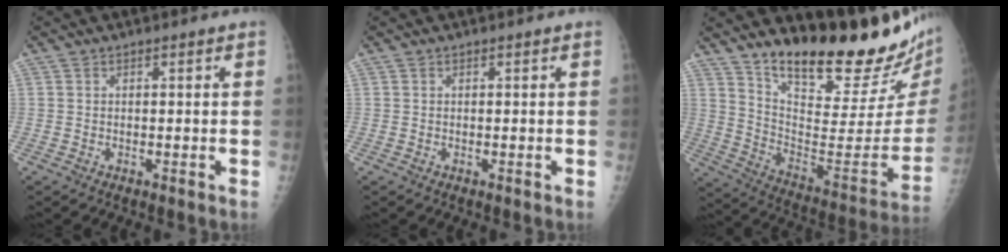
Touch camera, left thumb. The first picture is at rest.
{"total": 0.0}
{"total": 25.7, "force": [21.4, 4.7, 13.4], "torque": [-0.177, -0.163, 0.315]}